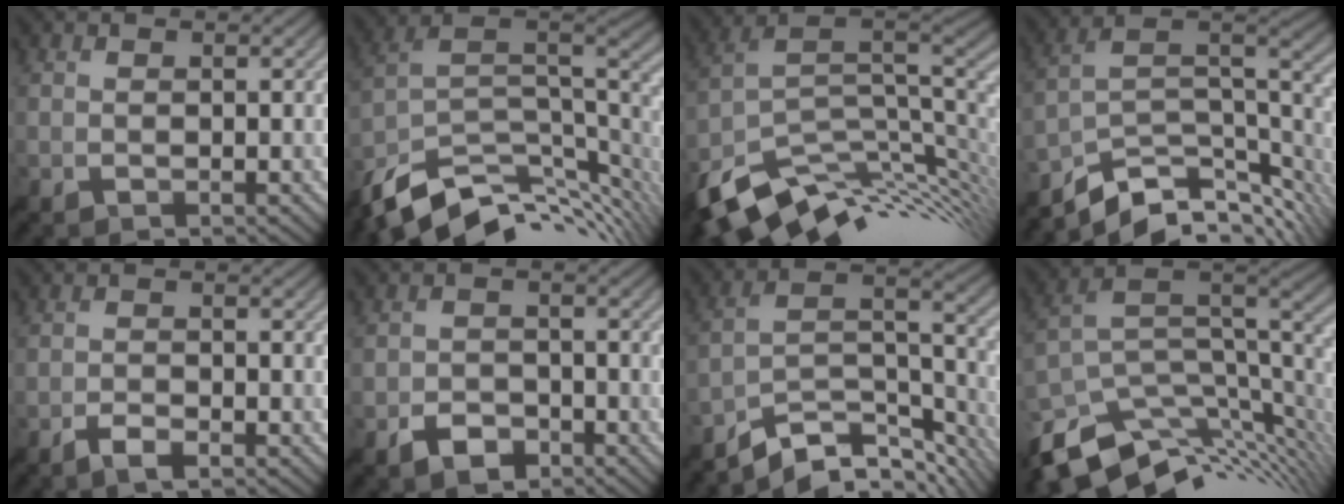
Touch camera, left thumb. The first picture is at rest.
{"total": 12.6, "force": [-6.9, 5.8, 8.7], "torque": [-0.191, -0.017, -0.116]}
{"total": 14.4, "force": [-5.1, 7.9, 10.9], "torque": [-0.233, -0.030, -0.077]}
{"total": 10.5, "force": [-6.6, 4.4, 7.0], "torque": [-0.136, 0.000, -0.108]}
{"total": 2.5, "force": [-1.7, 0.7, 1.7], "torque": [-0.034, -0.001, -0.034]}
{"total": 3.6, "force": [-2.4, 2.2, 1.6], "torque": [-0.026, -0.004, -0.047]}
{"total": 11.6, "force": [-9.1, 4.0, 5.9], "torque": [-0.102, -0.003, -0.157]}
{"total": 11.5, "force": [-5.3, 6.3, 7.9], "torque": [-0.189, -0.029, -0.087]}